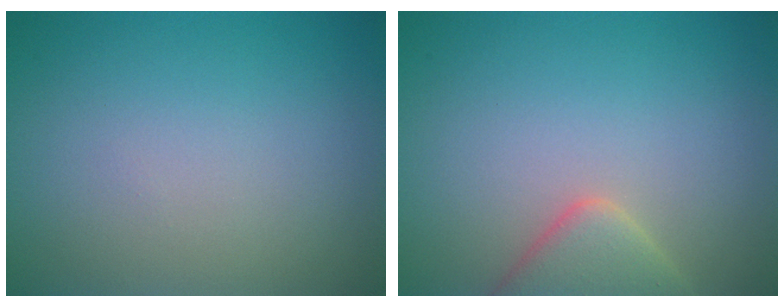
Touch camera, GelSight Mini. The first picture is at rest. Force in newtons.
{"total": 3.8, "press": 3.7, "slide": 0.3}